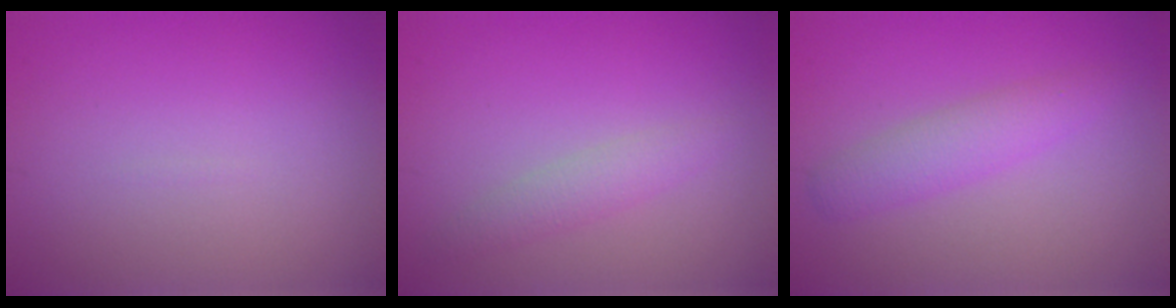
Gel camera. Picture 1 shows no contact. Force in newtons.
{"total": 1.8, "press": 1.8, "slide": 0.0}
{"total": 2.8, "press": 2.8, "slide": 0.1}